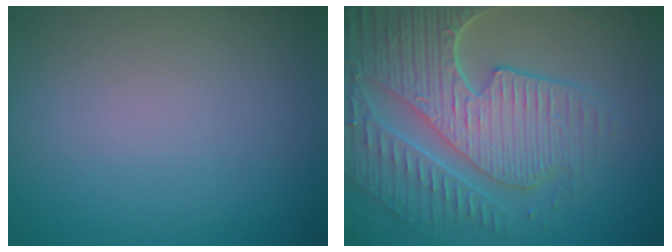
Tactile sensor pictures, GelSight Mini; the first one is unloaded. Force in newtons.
{"total": 9.1, "press": 6.5, "slide": 6.3}